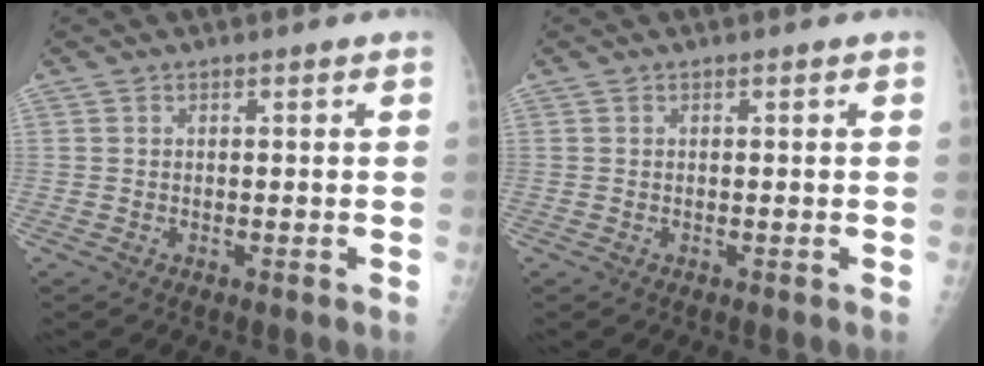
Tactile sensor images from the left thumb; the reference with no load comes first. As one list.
[{"total": 0.0}]